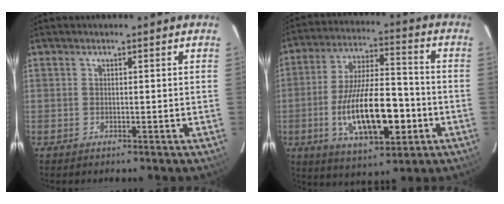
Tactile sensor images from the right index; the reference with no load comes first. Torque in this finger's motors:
{"motor_torque": [0.83, -0.23, 1.06, 0.21]}